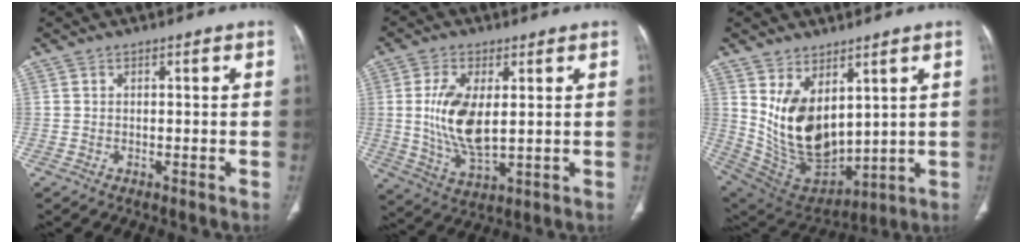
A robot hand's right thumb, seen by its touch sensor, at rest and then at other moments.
{"total": 11.5, "force": [1.4, 5.3, 10.1], "torque": [-0.203, -0.019, 0.036]}
{"total": 15.1, "force": [4.6, 8.9, 11.3], "torque": [-0.174, -0.035, 0.123]}